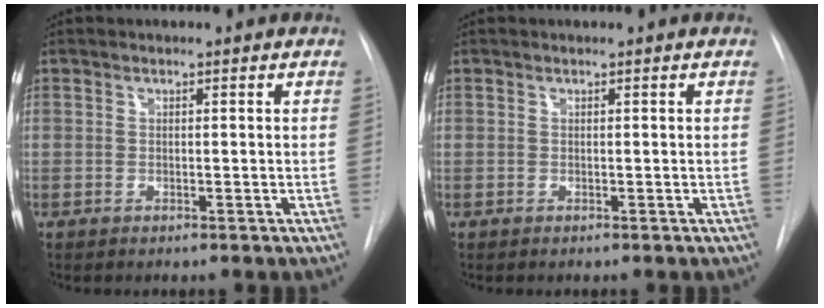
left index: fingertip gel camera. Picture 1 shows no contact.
{"total": 0.0}